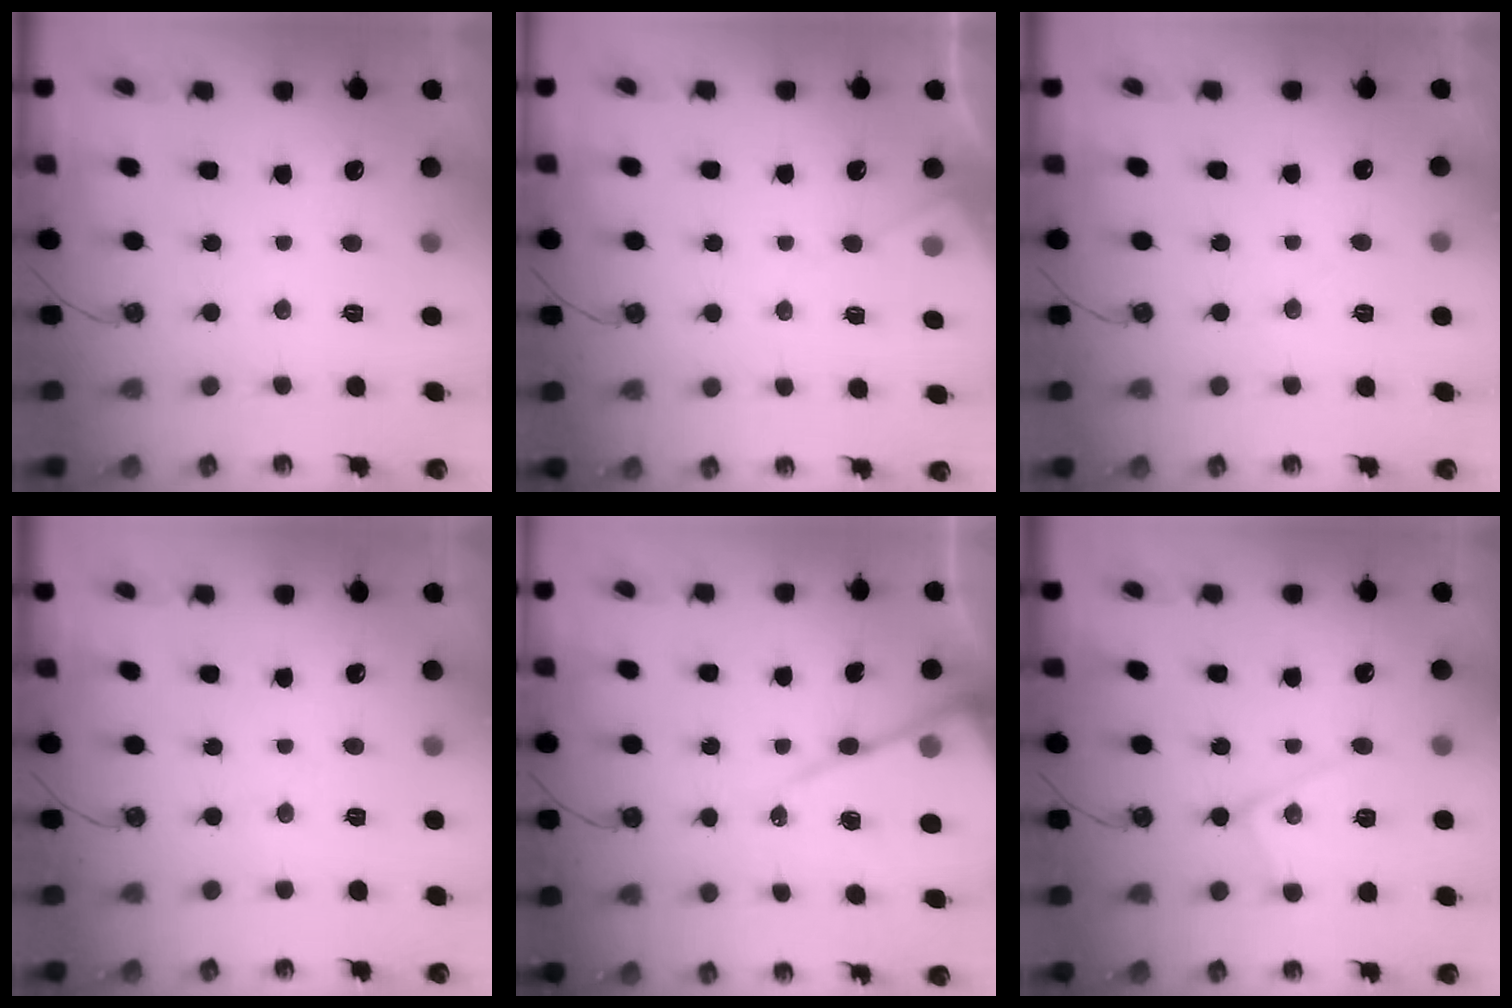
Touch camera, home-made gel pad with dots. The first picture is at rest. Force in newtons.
{"total": 5.8, "press": 5.8, "slide": 0.8}
{"total": 3.9, "press": 3.8, "slide": 0.6}
{"total": 2.7, "press": 2.6, "slide": 0.5}
{"total": 14.5, "press": 14.4, "slide": 1.4}
{"total": 11.4, "press": 11.4, "slide": 0.6}